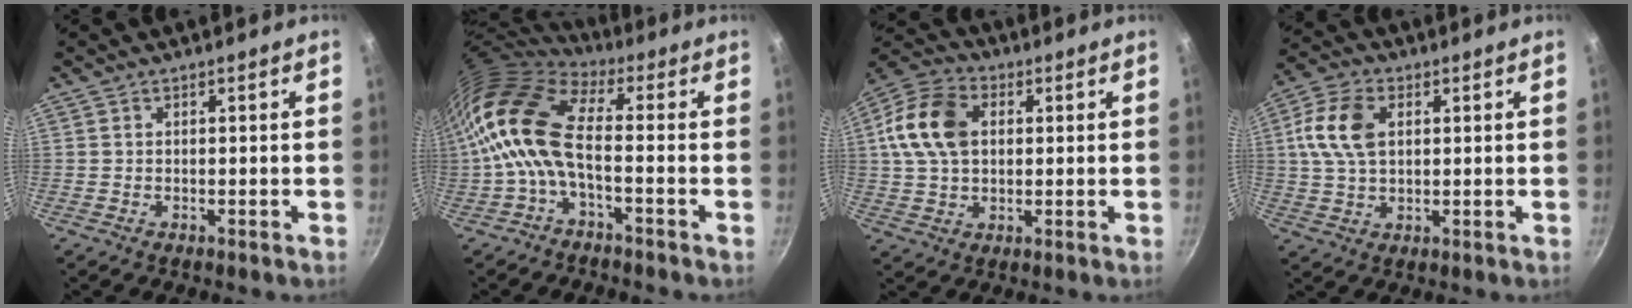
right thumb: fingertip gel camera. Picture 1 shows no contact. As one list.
[{"total": 12.9, "force": [-1.4, 6.0, 11.3], "torque": [-0.222, 0.027, -0.041]}, {"total": 13.6, "force": [2.6, 9.6, 9.3], "torque": [-0.160, 0.014, 0.033]}, {"total": 10.2, "force": [2.3, 6.5, 7.5], "torque": [-0.140, 0.011, 0.036]}]